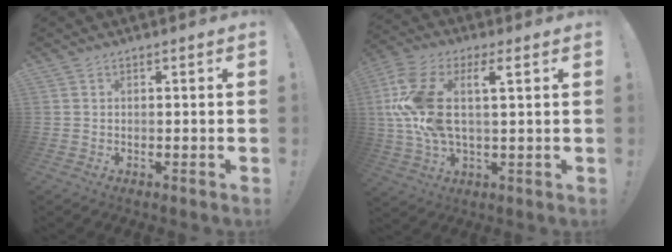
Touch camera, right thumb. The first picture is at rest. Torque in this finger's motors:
{"motor_torque": [2.49, 2.51, 1.21, 0.15, 0.27]}